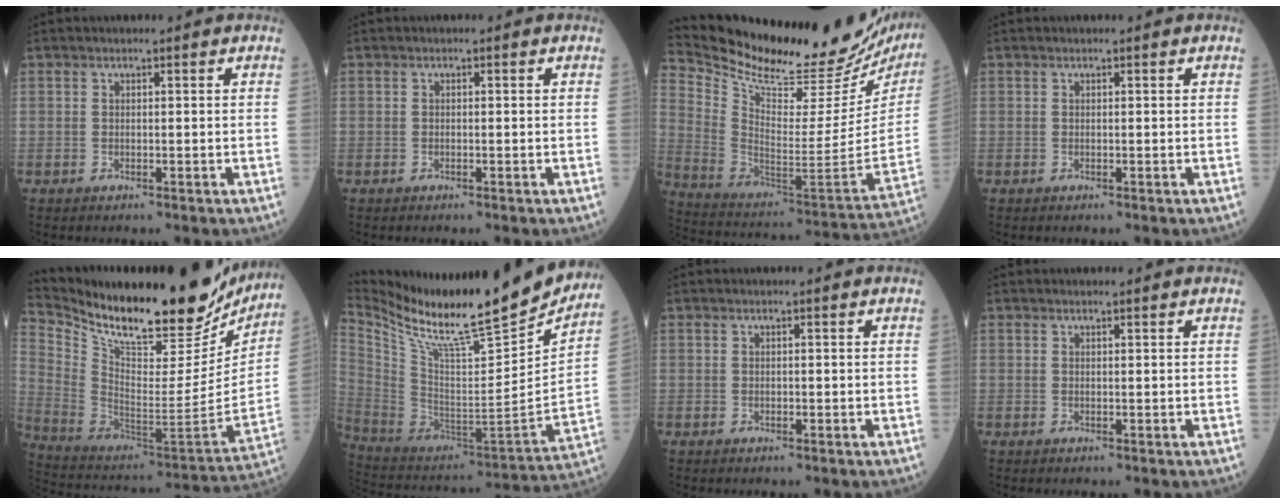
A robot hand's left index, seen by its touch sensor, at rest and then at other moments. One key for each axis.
{"total": 0.0}
{"total": 30.0, "fx": 26.6, "fy": 6.1, "fz": 12.5, "tx": -0.221, "ty": -0.084, "tz": 0.377}
{"total": 0.0}
{"total": 28.8, "fx": 23.8, "fy": 7.7, "fz": 14.3, "tx": -0.254, "ty": -0.037, "tz": 0.363}
{"total": 27.8, "fx": 23.9, "fy": 2.6, "fz": 13.9, "tx": -0.256, "ty": -0.071, "tz": 0.378}
{"total": 1.0, "fx": -0.4, "fy": 0.6, "fz": 0.7, "tx": -0.006, "ty": 0.003, "tz": -0.007}
{"total": 0.8, "fx": 0.8, "fy": -0.1, "fz": 0.2, "tx": -0.009, "ty": 0.007, "tz": 0.013}